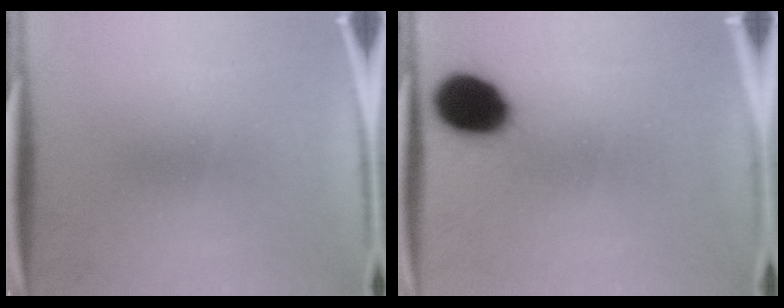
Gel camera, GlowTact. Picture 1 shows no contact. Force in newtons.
{"total": 13.9}